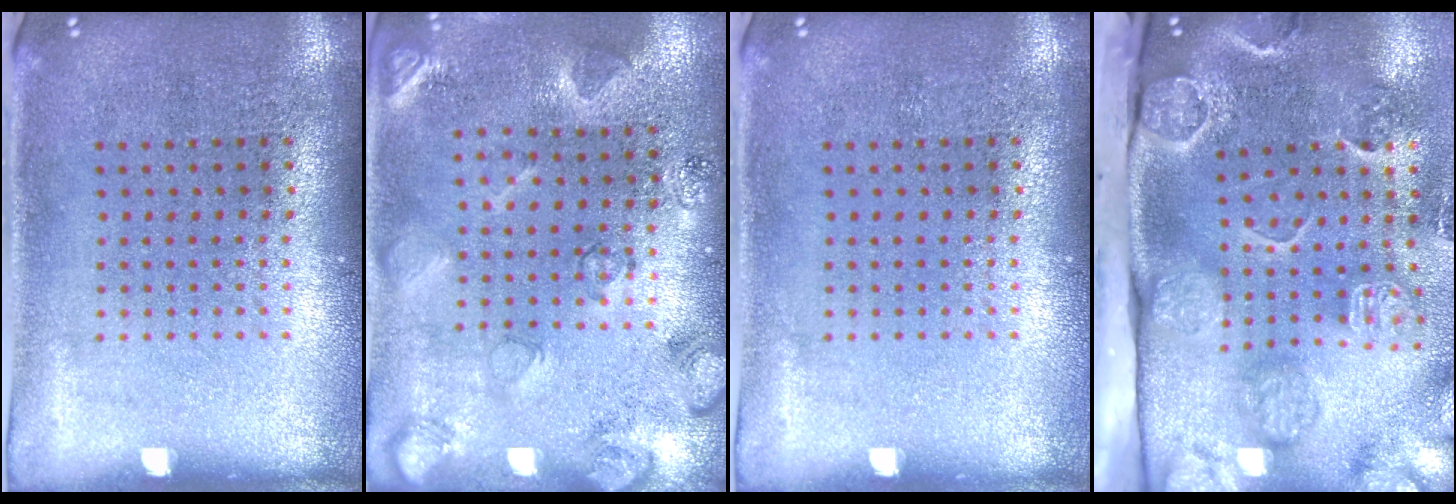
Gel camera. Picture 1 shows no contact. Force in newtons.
{"total": 2.1, "press": 2.1, "slide": 0.5}
{"total": 0.0}
{"total": 4.5, "press": 3.4, "slide": 3.0}